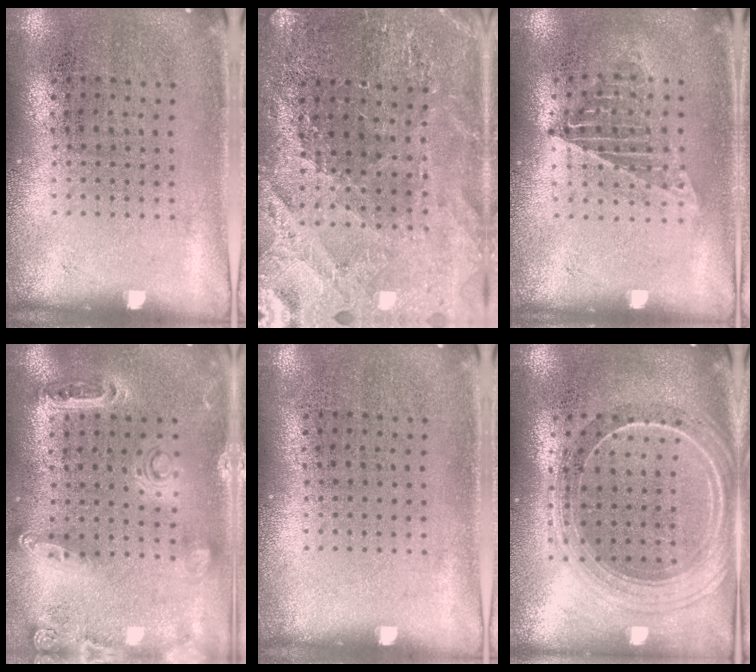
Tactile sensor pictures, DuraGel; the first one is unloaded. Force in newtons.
{"total": 3.0, "press": 2.9, "slide": 0.4}
{"total": 1.2, "press": 1.1, "slide": 0.4}
{"total": 1.3, "press": 1.3, "slide": 0.3}
{"total": 0.0}
{"total": 2.3, "press": 2.0, "slide": 1.2}